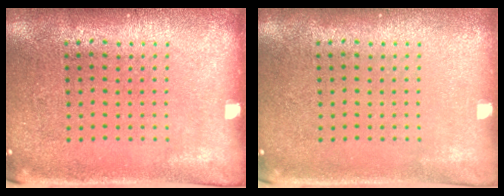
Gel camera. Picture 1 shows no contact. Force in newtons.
{"total": 0.0}